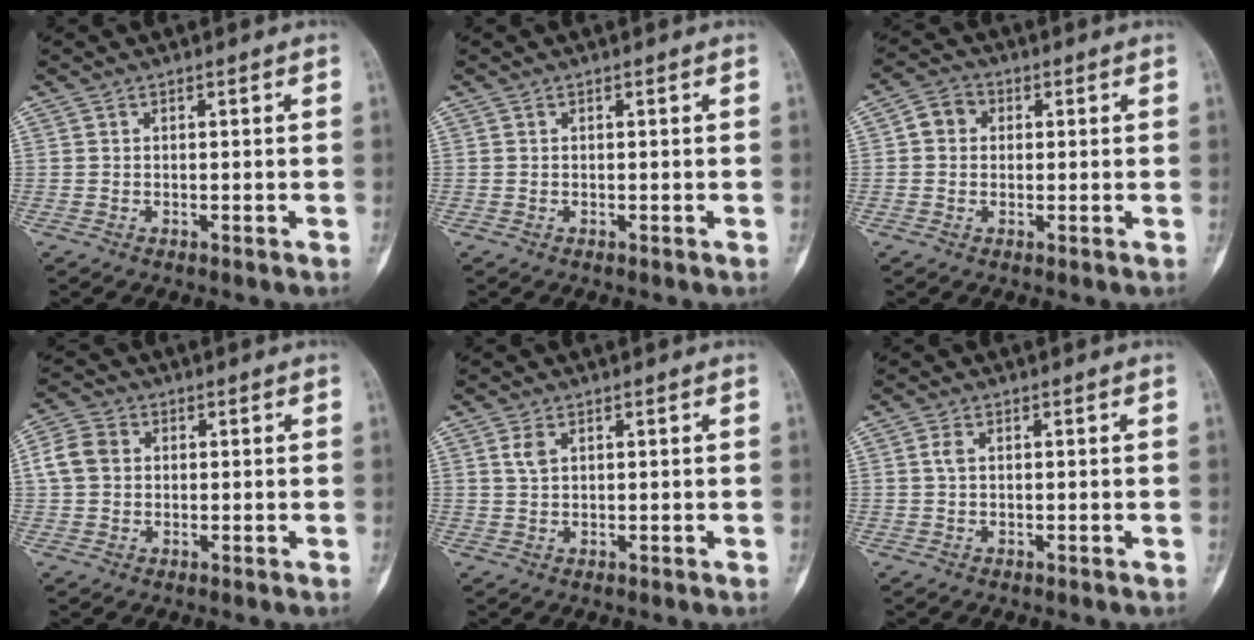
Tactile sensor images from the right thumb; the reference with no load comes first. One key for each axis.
{"total": 0.0}
{"total": 4.2, "fx": 0.6, "fy": 3.7, "fz": 2.0, "tx": -0.018, "ty": 0.011, "tz": 0.001}
{"total": 5.7, "fx": 0.7, "fy": 4.7, "fz": 3.1, "tx": -0.062, "ty": 0.012, "tz": 0.009}
{"total": 2.2, "fx": 1.0, "fy": 1.2, "fz": 1.6, "tx": -0.031, "ty": 0.002, "tz": 0.023}
{"total": 1.3, "fx": 0.3, "fy": 0.7, "fz": 1.1, "tx": -0.026, "ty": 0.002, "tz": 0.005}